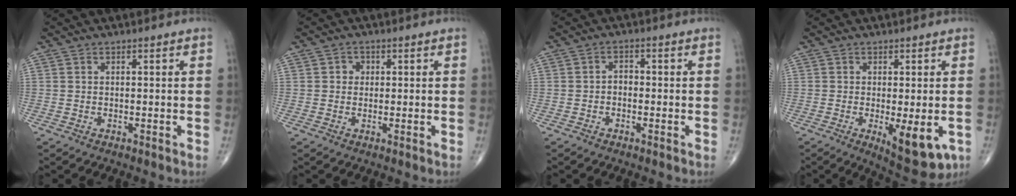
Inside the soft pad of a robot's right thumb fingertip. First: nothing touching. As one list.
[{"total": 1.9, "force": [0.3, 1.8, 0.6], "torque": [0.003, 0.003, 0.000]}, {"total": 1.9, "force": [-0.6, 1.4, 1.2], "torque": [-0.007, 0.009, -0.017]}, {"total": 8.8, "force": [-2.5, 3.2, 7.8], "torque": [-0.100, -0.018, -0.028]}]